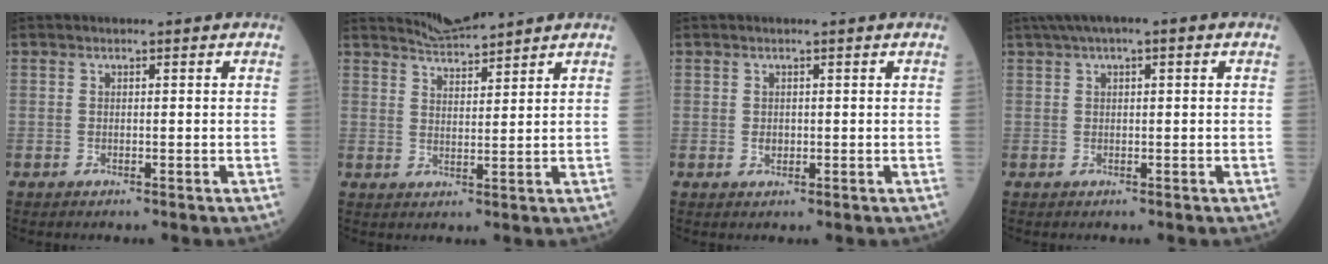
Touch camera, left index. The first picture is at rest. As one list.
[{"total": 3.9, "force": [3.9, -0.5, 0.1], "torque": [-0.010, 0.005, 0.076]}, {"total": 0.9, "force": [0.0, 0.7, 0.6], "torque": [-0.011, 0.001, 0.003]}, {"total": 5.8, "force": [3.1, 1.0, 4.9], "torque": [-0.087, 0.036, 0.048]}]